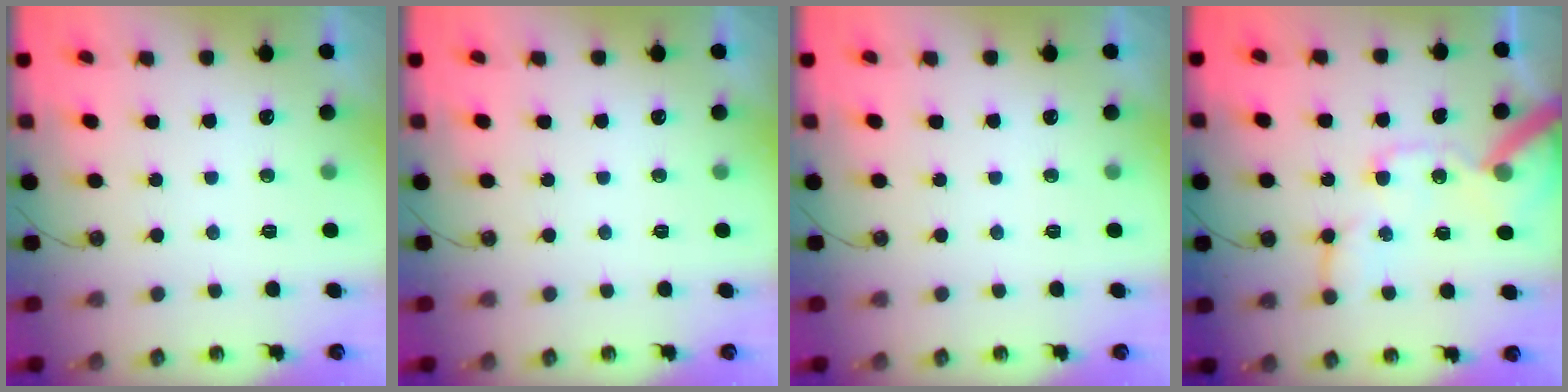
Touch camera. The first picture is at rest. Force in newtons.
{"total": 0.0}
{"total": 0.0}
{"total": 16.4, "press": 16.2, "slide": 2.0}